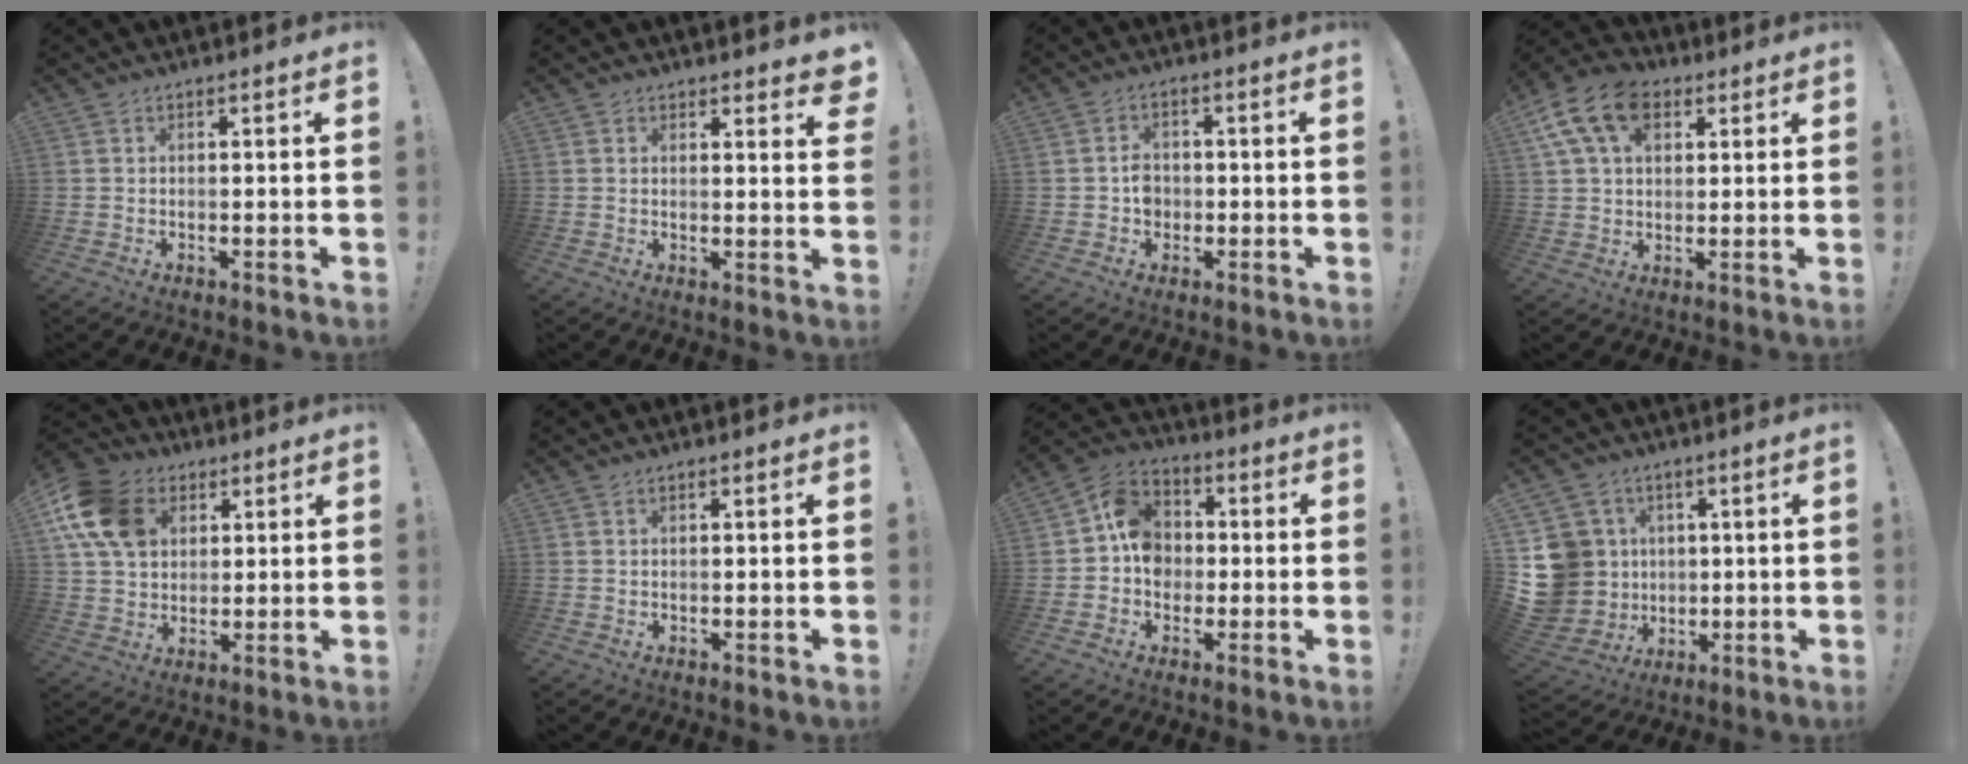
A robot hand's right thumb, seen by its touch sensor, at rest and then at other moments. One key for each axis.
{"total": 2.6, "fx": 2.3, "fy": 0.8, "fz": 0.8, "tx": 0.001, "ty": -0.018, "tz": 0.040}
{"total": 5.2, "fx": -0.6, "fy": 4.2, "fz": 3.0, "tx": -0.043, "ty": 0.007, "tz": -0.009}
{"total": 14.2, "fx": 5.9, "fy": 9.5, "fz": 8.7, "tx": -0.153, "ty": -0.011, "tz": 0.114}
{"total": 16.0, "fx": 5.6, "fy": 12.3, "fz": 8.5, "tx": -0.152, "ty": -0.013, "tz": 0.114}
{"total": 0.0}
{"total": 11.5, "fx": 0.0, "fy": 10.1, "fz": 5.6, "tx": -0.080, "ty": 0.021, "tz": 0.007}
{"total": 14.0, "fx": 1.2, "fy": 13.1, "fz": 4.6, "tx": -0.108, "ty": 0.000, "tz": 0.048}